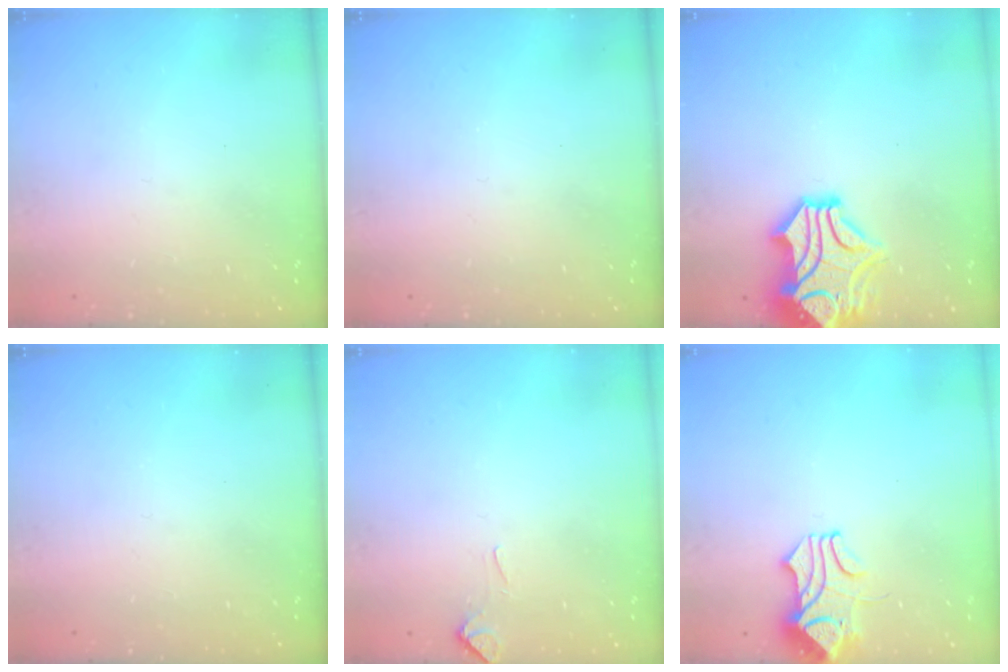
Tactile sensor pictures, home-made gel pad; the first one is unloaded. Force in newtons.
{"total": 0.0}
{"total": 7.6, "press": 7.5, "slide": 1.5}
{"total": 0.0}
{"total": 3.6, "press": 3.5, "slide": 0.5}
{"total": 1.8, "press": 1.7, "slide": 0.7}